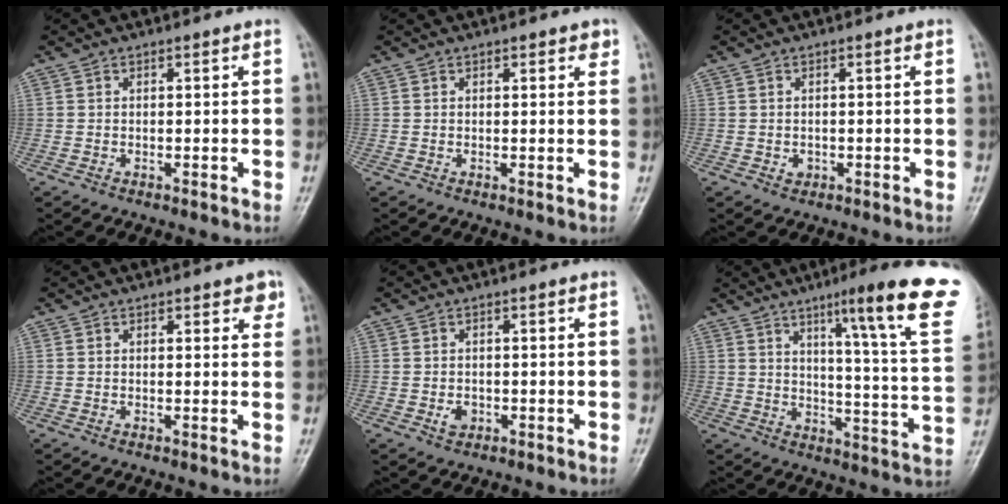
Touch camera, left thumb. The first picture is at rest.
{"total": 2.1, "force": [1.3, 1.0, 1.3], "torque": [-0.003, -0.004, 0.012]}
{"total": 1.2, "force": [-0.3, 1.1, 0.5], "torque": [-0.003, 0.002, -0.001]}
{"total": 3.0, "force": [1.8, 1.5, 1.8], "torque": [0.000, -0.006, 0.018]}
{"total": 2.2, "force": [-0.6, 1.7, 1.1], "torque": [-0.011, 0.001, -0.008]}
{"total": 22.3, "force": [12.5, 1.9, 18.4], "torque": [-0.230, -0.056, 0.164]}